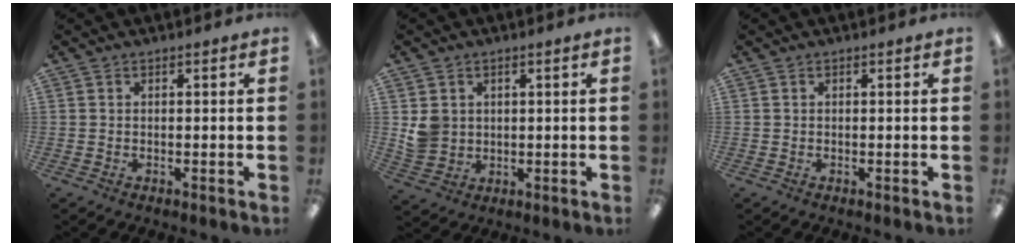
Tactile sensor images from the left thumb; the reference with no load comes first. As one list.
[{"total": 4.7, "force": [1.4, 4.3, 1.1], "torque": [-0.015, 0.004, 0.026]}, {"total": 0.0}]